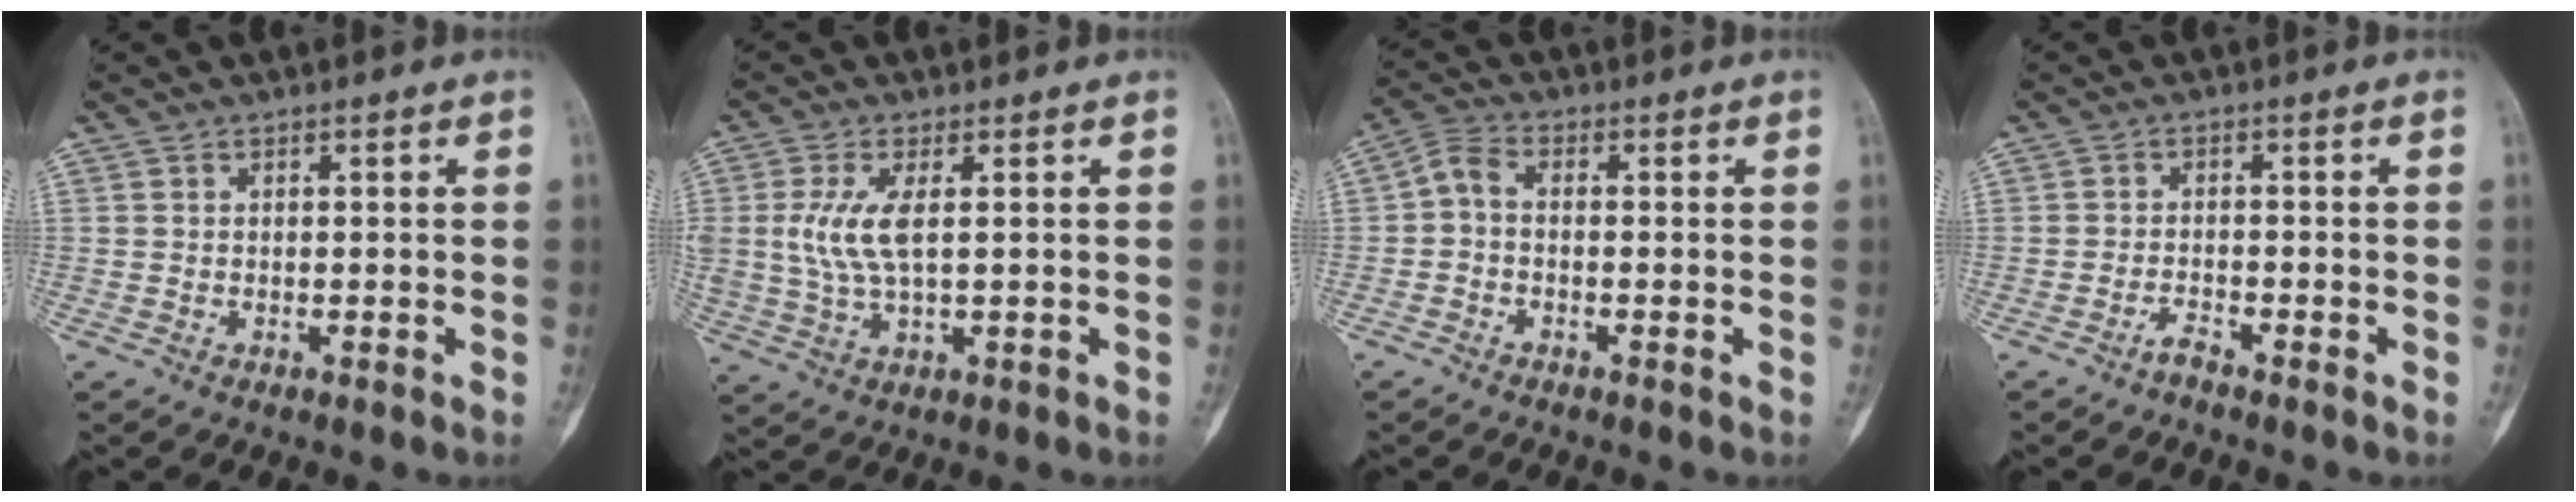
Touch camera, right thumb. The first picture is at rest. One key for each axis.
{"total": 7.6, "fx": 1.3, "fy": 3.0, "fz": 6.9, "tx": -0.168, "ty": -0.005, "tz": 0.032}
{"total": 3.6, "fx": -0.8, "fy": 2.1, "fz": 2.8, "tx": -0.057, "ty": 0.015, "tz": -0.028}
{"total": 1.9, "fx": -1.7, "fy": 0.2, "fz": 0.6, "tx": -0.012, "ty": 0.011, "tz": -0.035}